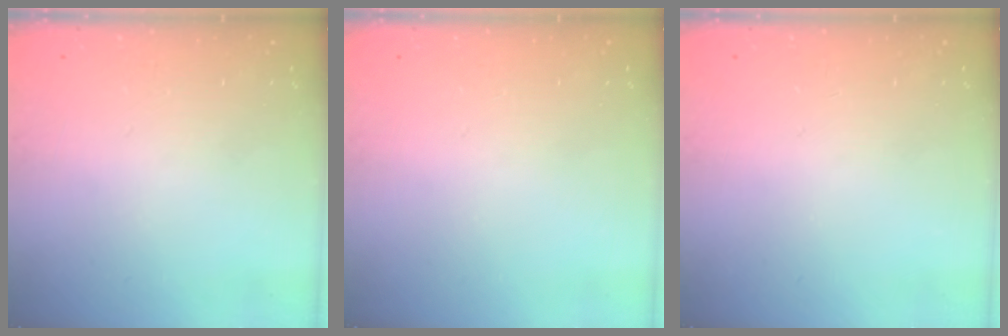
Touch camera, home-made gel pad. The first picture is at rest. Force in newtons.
{"total": 0.0}
{"total": 0.0}